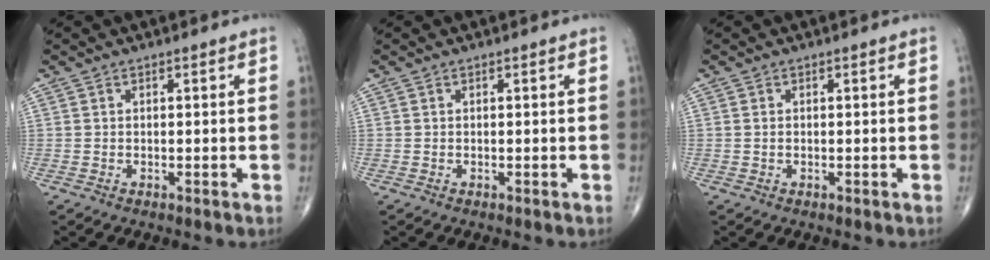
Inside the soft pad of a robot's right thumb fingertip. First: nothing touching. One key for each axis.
{"total": 0.0}
{"total": 0.5, "fx": 0.0, "fy": 0.4, "fz": 0.3, "tx": -0.007, "ty": 0.002, "tz": 0.001}